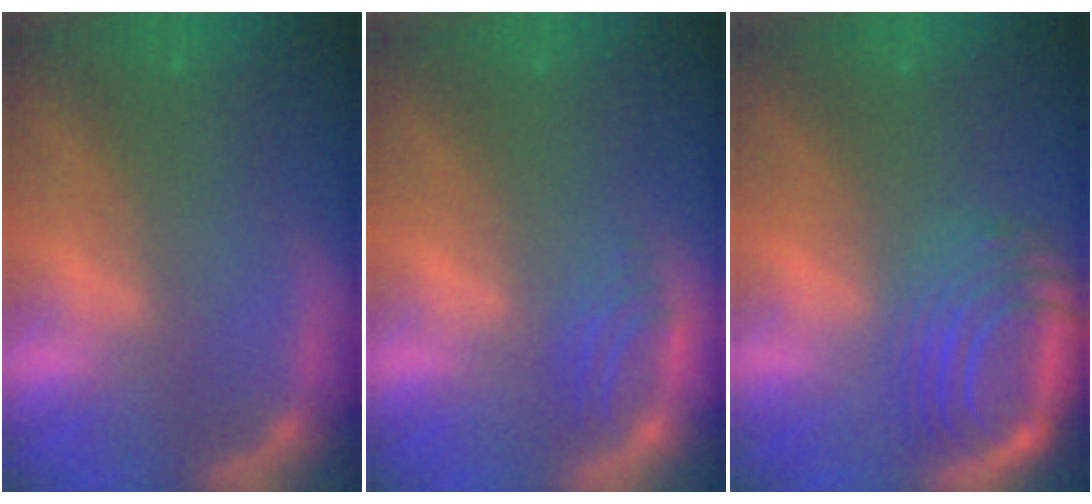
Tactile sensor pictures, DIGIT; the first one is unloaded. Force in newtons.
{"total": 2.0}
{"total": 8.1}